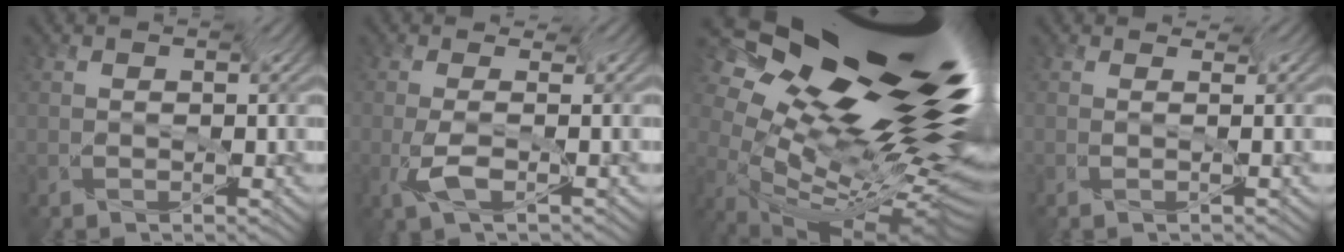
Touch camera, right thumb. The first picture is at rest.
{"total": 3.0, "force": [-1.6, 1.0, 2.3], "torque": [-0.055, -0.006, -0.029]}
{"total": 14.5, "force": [4.8, 4.6, 12.9], "torque": [-0.189, 0.053, 0.069]}
{"total": 0.8, "force": [0.6, -0.5, -0.1], "torque": [0.003, 0.000, 0.007]}